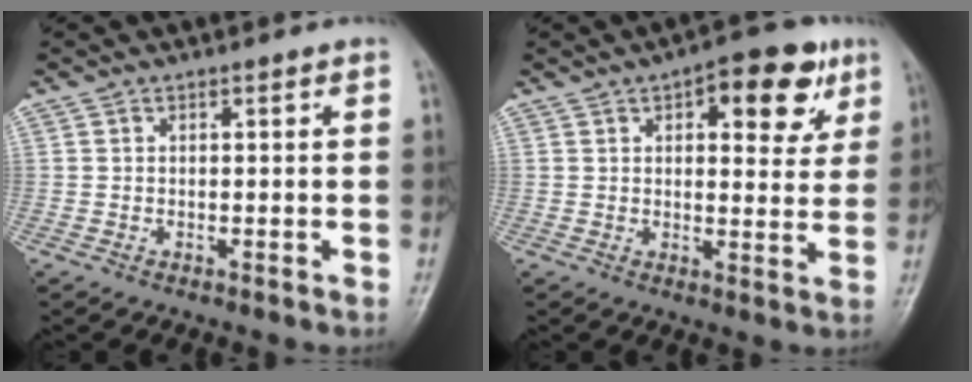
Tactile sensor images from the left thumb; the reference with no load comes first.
{"total": 12.0, "force": [5.5, 5.6, 9.0], "torque": [-0.076, -0.010, 0.065]}